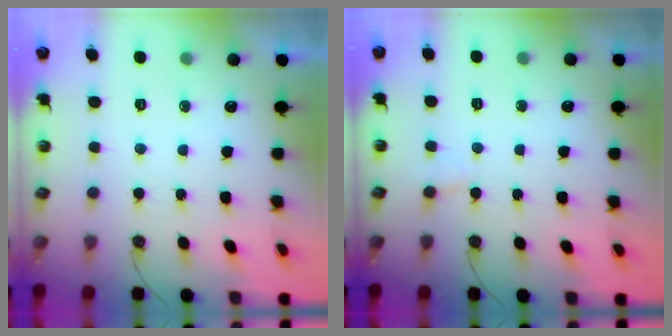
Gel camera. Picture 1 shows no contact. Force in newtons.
{"total": 2.3, "press": 2.3, "slide": 0.1}